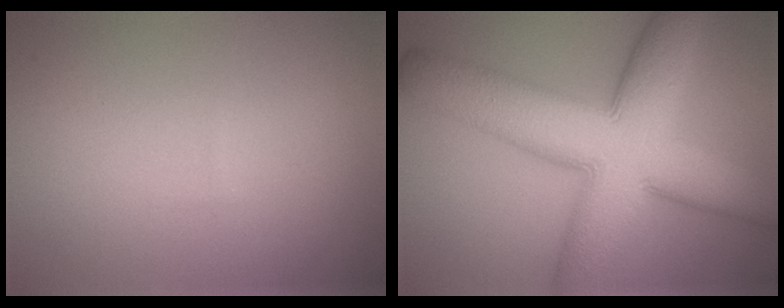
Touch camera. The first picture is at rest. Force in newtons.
{"total": 12.8, "press": 12.8, "slide": 0.5}